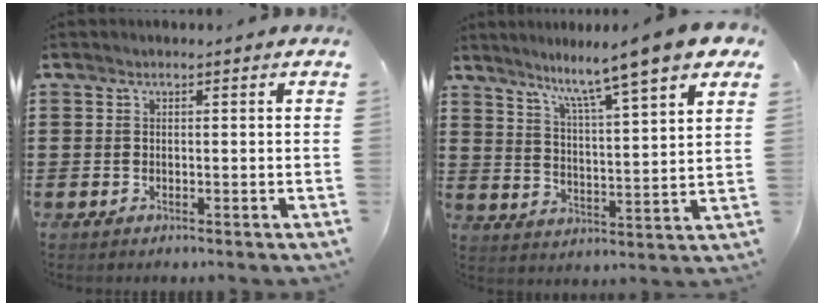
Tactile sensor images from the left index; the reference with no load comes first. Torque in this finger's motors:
{"motor_torque": [1.25, -0.89, 1.05, 0.21]}